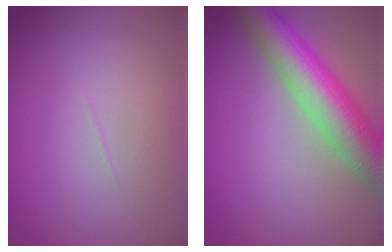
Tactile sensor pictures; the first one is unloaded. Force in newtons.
{"total": 8.7, "press": 8.7, "slide": 0.3}